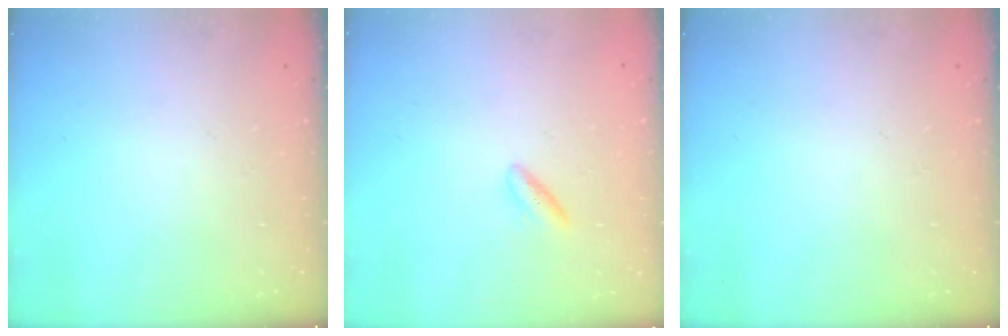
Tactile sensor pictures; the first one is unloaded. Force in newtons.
{"total": 2.9, "press": 2.6, "slide": 1.4}
{"total": 0.0}